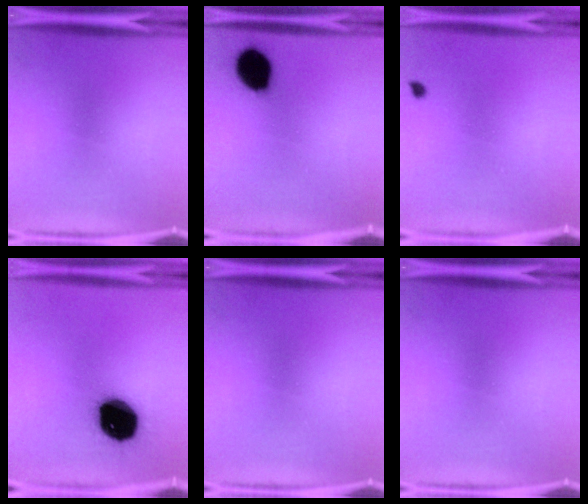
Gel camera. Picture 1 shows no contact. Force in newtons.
{"total": 12.3}
{"total": 0.7}
{"total": 19.1}
{"total": 0.0}
{"total": 0.0}